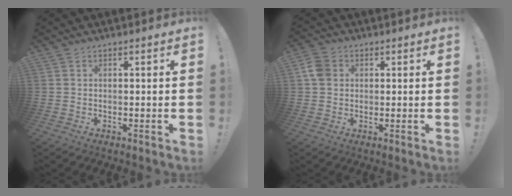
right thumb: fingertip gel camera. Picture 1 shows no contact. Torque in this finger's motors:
{"motor_torque": [0.22, 0.32, 0.43, 0.04, -0.02]}